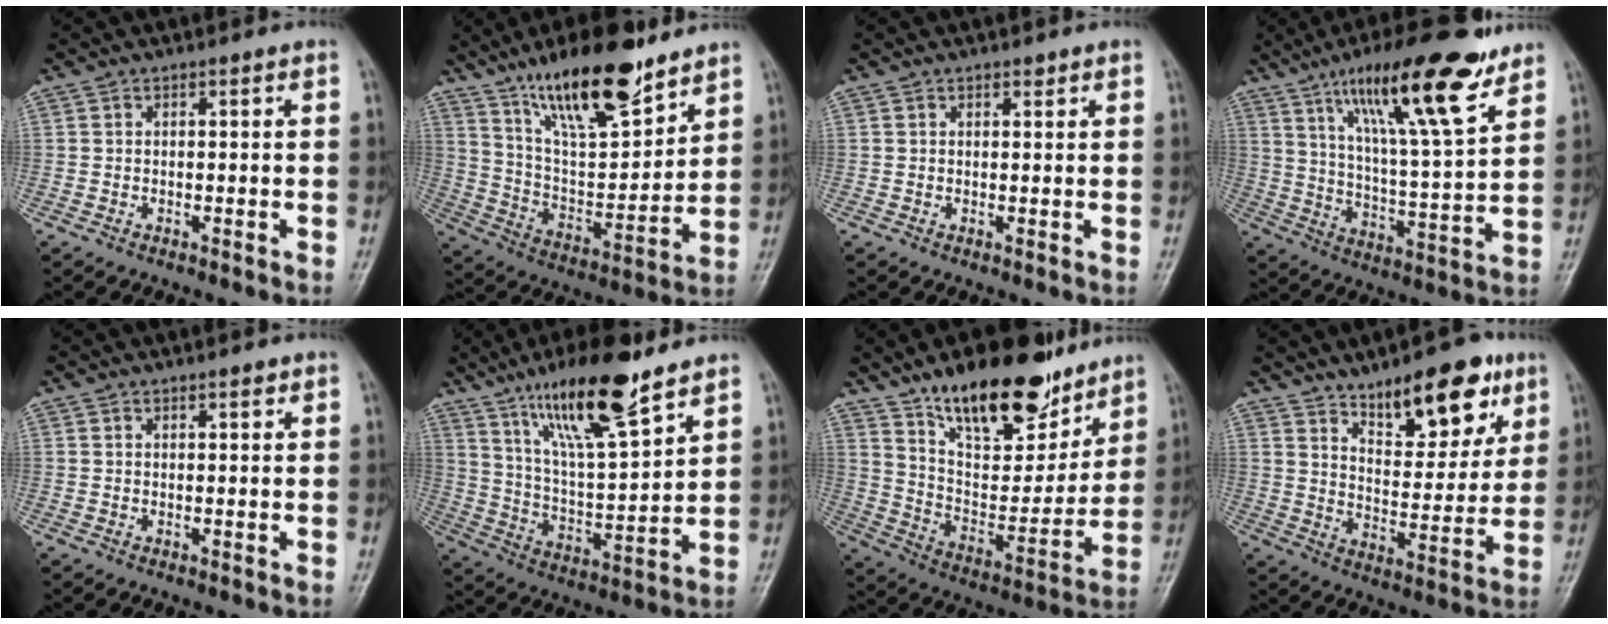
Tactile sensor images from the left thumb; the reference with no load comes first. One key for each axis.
{"total": 20.2, "fx": 14.1, "fy": 6.5, "fz": 12.9, "tx": -0.179, "ty": -0.072, "tz": 0.252}
{"total": 1.1, "fx": 0.7, "fy": 0.5, "fz": 0.5, "tx": -0.002, "ty": -0.003, "tz": 0.009}
{"total": 20.2, "fx": 12.7, "fy": 3.9, "fz": 15.3, "tx": -0.227, "ty": -0.056, "tz": 0.212}
{"total": 1.3, "fx": 0.9, "fy": 0.5, "fz": 0.9, "tx": -0.008, "ty": -0.002, "tz": 0.011}
{"total": 18.0, "fx": 12.2, "fy": 4.0, "fz": 12.6, "tx": -0.200, "ty": -0.063, "tz": 0.224}
{"total": 23.0, "fx": 15.9, "fy": 9.5, "fz": 13.6, "tx": -0.163, "ty": -0.080, "tz": 0.266}
{"total": 16.7, "fx": 10.0, "fy": 6.8, "fz": 11.4, "tx": -0.119, "ty": -0.051, "tz": 0.159}